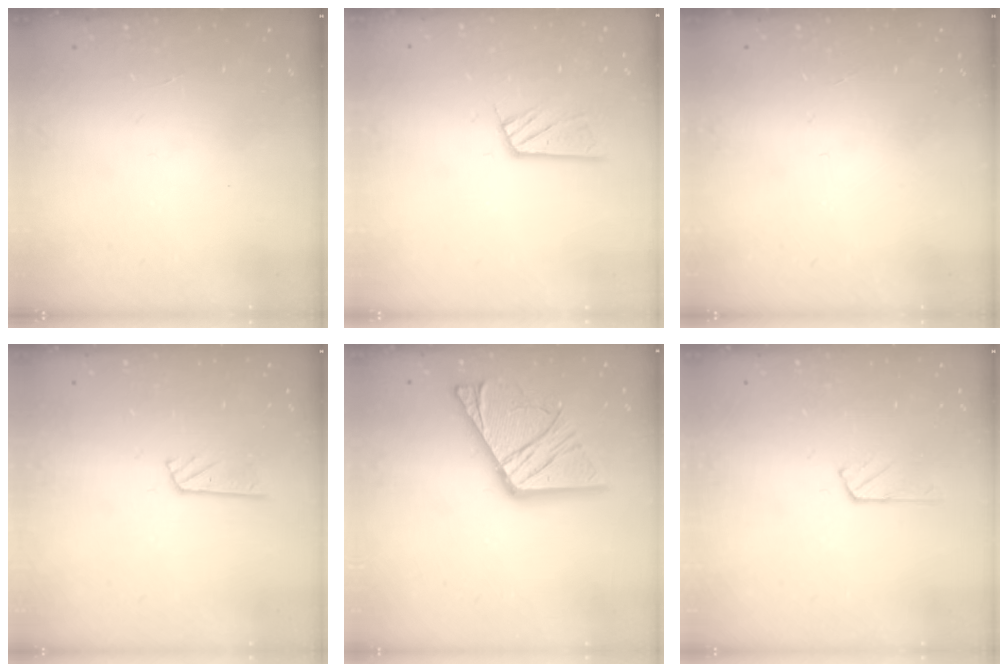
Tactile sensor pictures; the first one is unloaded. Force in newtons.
{"total": 7.5, "press": 7.5, "slide": 0.7}
{"total": 0.0}
{"total": 4.3, "press": 4.3, "slide": 0.2}
{"total": 18.4, "press": 18.3, "slide": 1.8}
{"total": 3.5, "press": 3.5, "slide": 0.4}